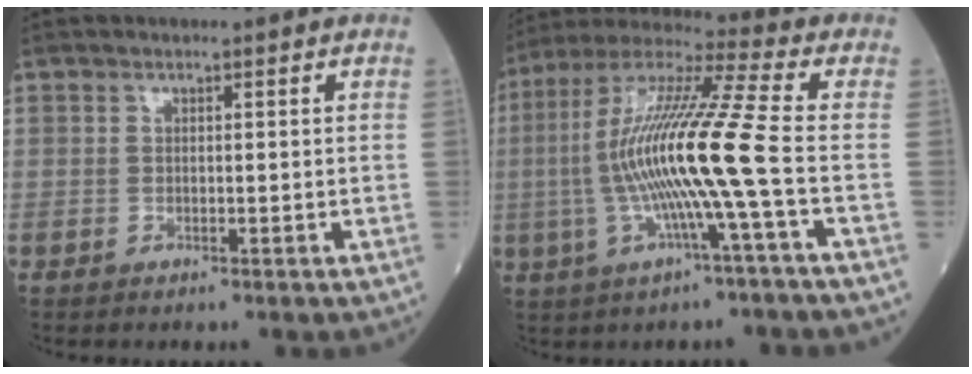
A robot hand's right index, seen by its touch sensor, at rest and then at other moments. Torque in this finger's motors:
{"motor_torque": [1.90, -0.24, 1.05, 0.21]}